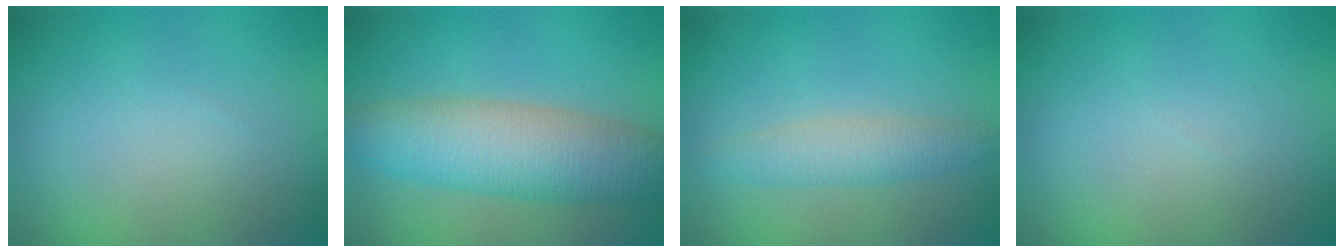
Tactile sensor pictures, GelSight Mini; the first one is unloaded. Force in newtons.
{"total": 7.3, "press": 7.3, "slide": 0.2}
{"total": 2.5, "press": 2.5, "slide": 0.0}
{"total": 0.0}